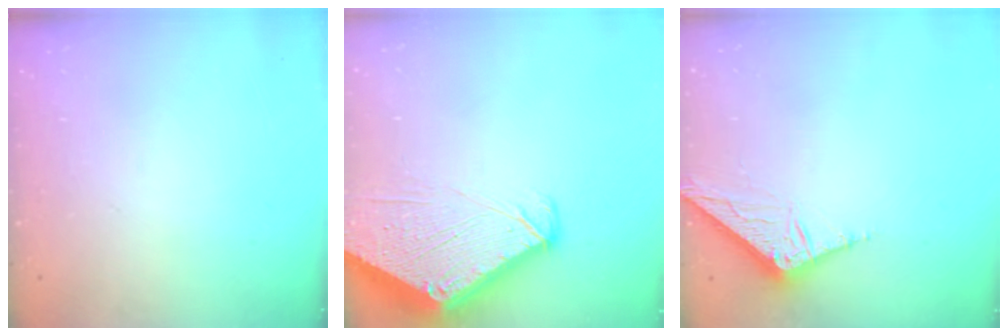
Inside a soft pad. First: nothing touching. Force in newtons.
{"total": 6.9, "press": 6.9, "slide": 0.6}
{"total": 8.3, "press": 8.3, "slide": 0.5}